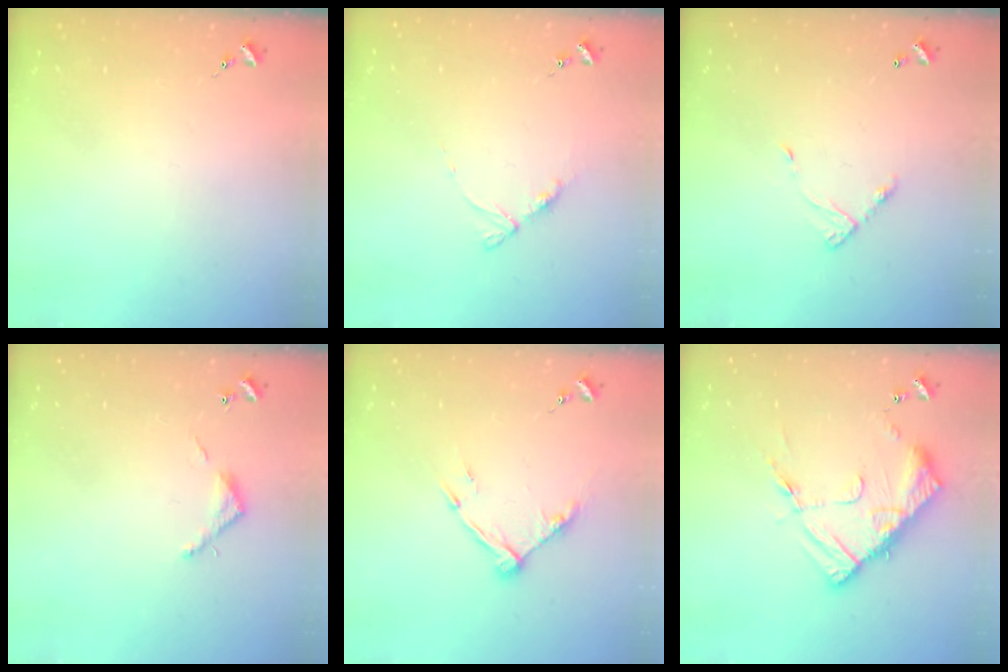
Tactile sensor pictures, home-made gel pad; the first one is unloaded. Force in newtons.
{"total": 6.9, "press": 6.8, "slide": 0.7}
{"total": 7.3, "press": 7.3, "slide": 0.6}
{"total": 3.6, "press": 3.6, "slide": 0.2}
{"total": 10.4, "press": 10.4, "slide": 0.8}
{"total": 14.5, "press": 14.5, "slide": 1.3}